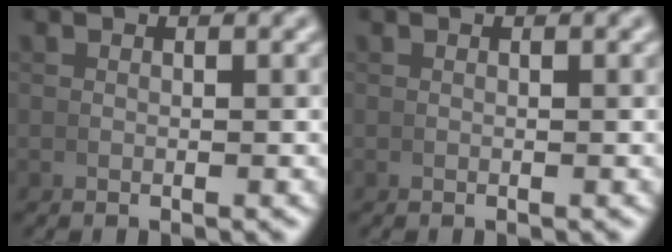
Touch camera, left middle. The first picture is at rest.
{"total": 0.0}